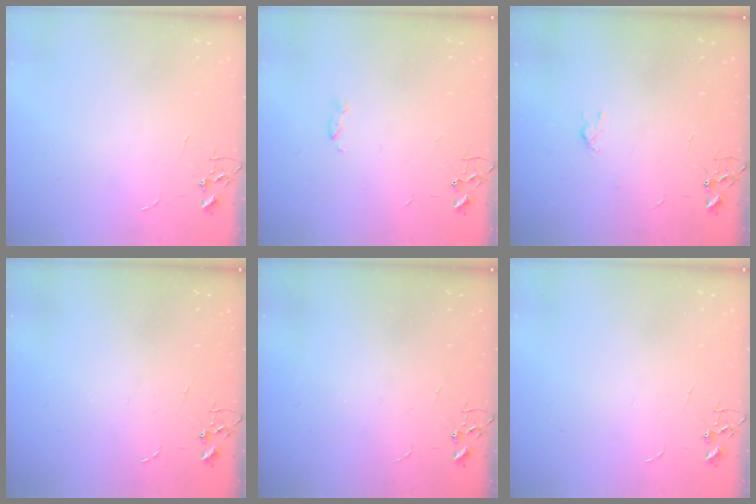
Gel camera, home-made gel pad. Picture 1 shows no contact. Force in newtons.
{"total": 2.3, "press": 2.2, "slide": 0.4}
{"total": 3.0, "press": 2.9, "slide": 0.6}
{"total": 0.0}
{"total": 0.0}
{"total": 0.0}